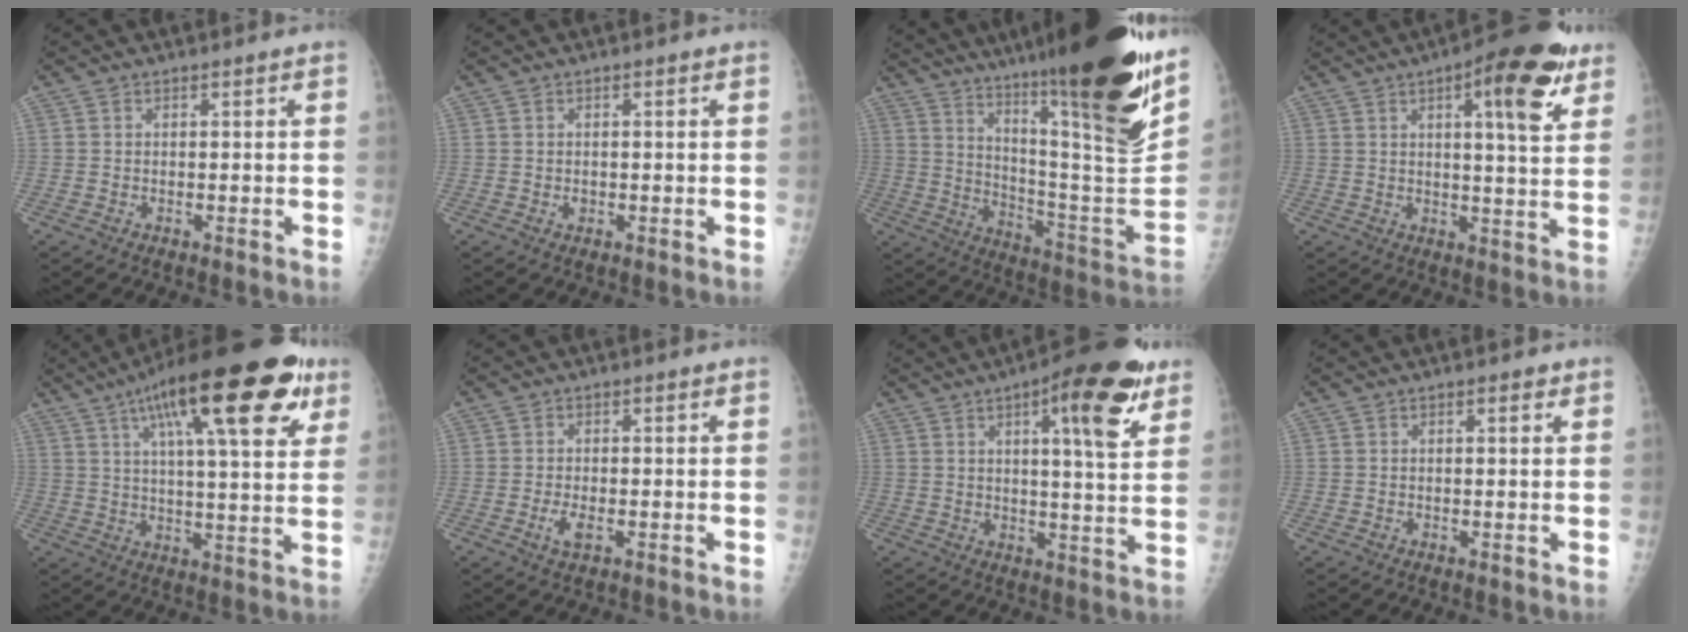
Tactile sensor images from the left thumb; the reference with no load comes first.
{"total": 1.1, "force": [-0.2, 0.9, 0.6], "torque": [-0.002, 0.001, -0.003]}
{"total": 33.2, "force": [21.6, 4.3, 24.9], "torque": [-0.333, -0.096, 0.330]}
{"total": 14.0, "force": [6.7, 3.9, 11.6], "torque": [-0.136, -0.019, 0.084]}
{"total": 24.6, "force": [12.1, 6.9, 20.2], "torque": [-0.293, -0.005, 0.177]}
{"total": 2.9, "force": [-1.0, 1.2, 2.4], "torque": [-0.049, 0.000, -0.019]}
{"total": 15.0, "force": [7.4, 3.8, 12.5], "torque": [-0.153, -0.025, 0.097]}
{"total": 1.1, "force": [0.5, 0.4, 0.8], "torque": [-0.011, 0.001, 0.005]}